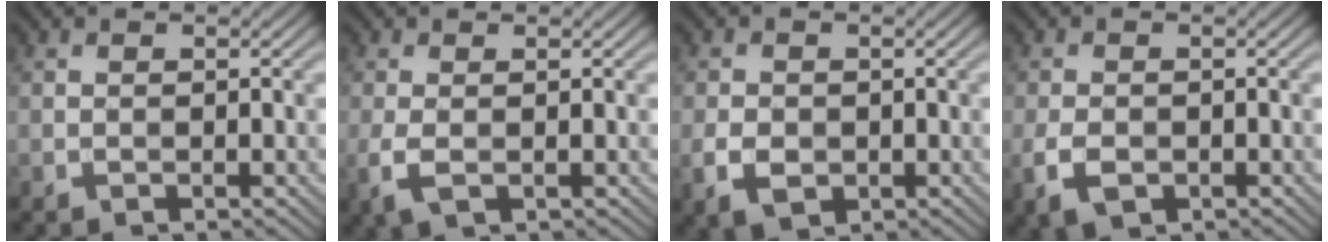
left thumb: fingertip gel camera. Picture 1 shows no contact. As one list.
[{"total": 2.5, "force": [-0.3, 1.0, 2.3], "torque": [-0.066, -0.005, -0.009]}, {"total": 3.2, "force": [-0.8, 2.4, 1.9], "torque": [-0.048, -0.010, -0.018]}, {"total": 3.3, "force": [-1.3, 1.9, 2.3], "torque": [-0.056, -0.009, -0.025]}]